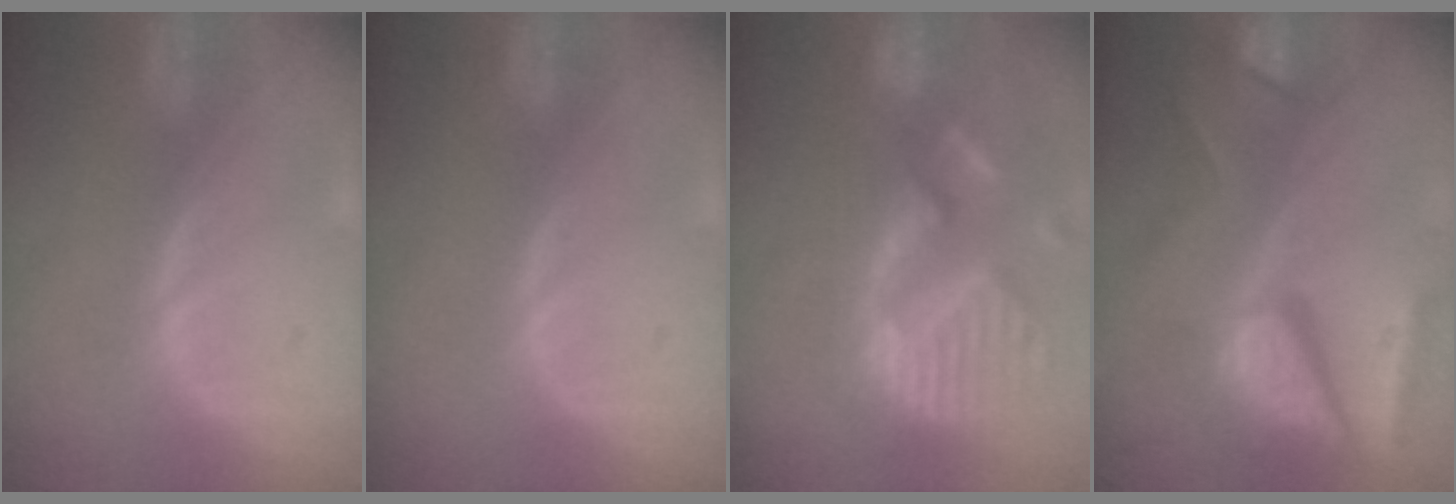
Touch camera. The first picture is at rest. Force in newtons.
{"total": 0.0}
{"total": 14.1, "press": 11.7, "slide": 7.7}
{"total": 11.8, "press": 9.8, "slide": 6.6}